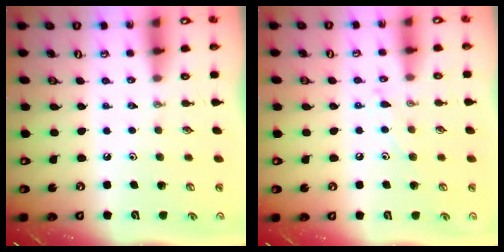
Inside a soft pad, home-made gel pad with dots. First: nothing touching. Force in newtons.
{"total": 7.0, "press": 6.9, "slide": 0.5}